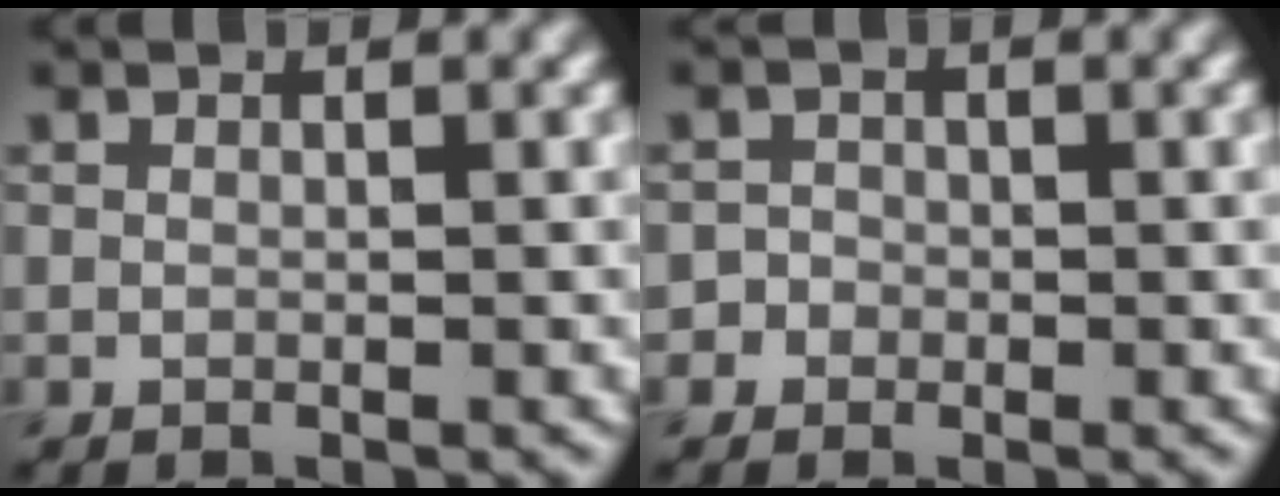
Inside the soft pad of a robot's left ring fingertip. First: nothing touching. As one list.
[{"total": 1.3, "force": [-0.5, 1.2, 0.1], "torque": [0.013, 0.005, -0.012]}]